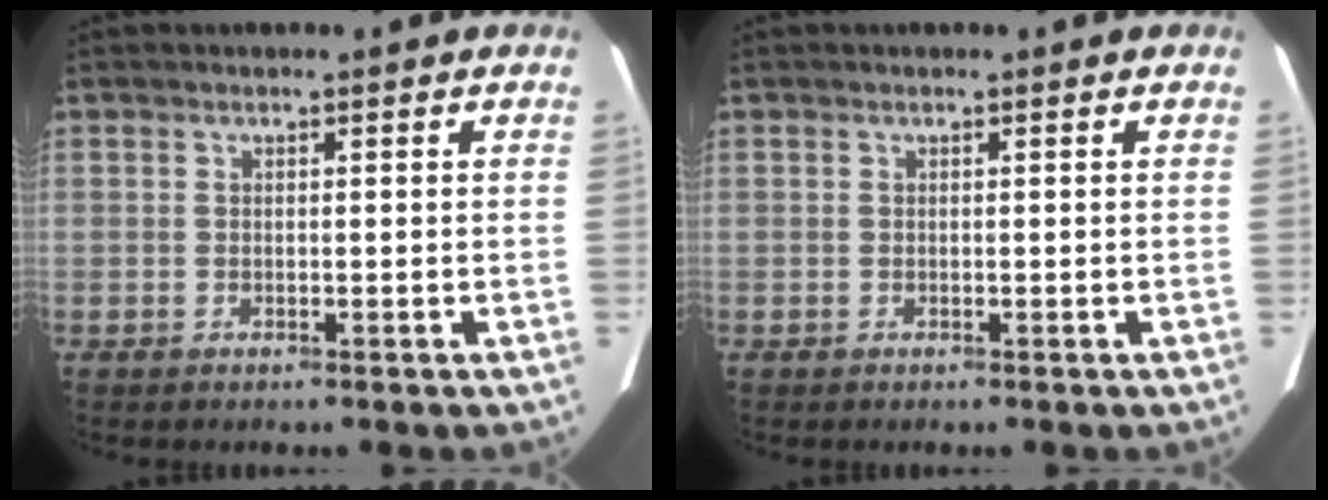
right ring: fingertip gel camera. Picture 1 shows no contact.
{"total": 0.0}